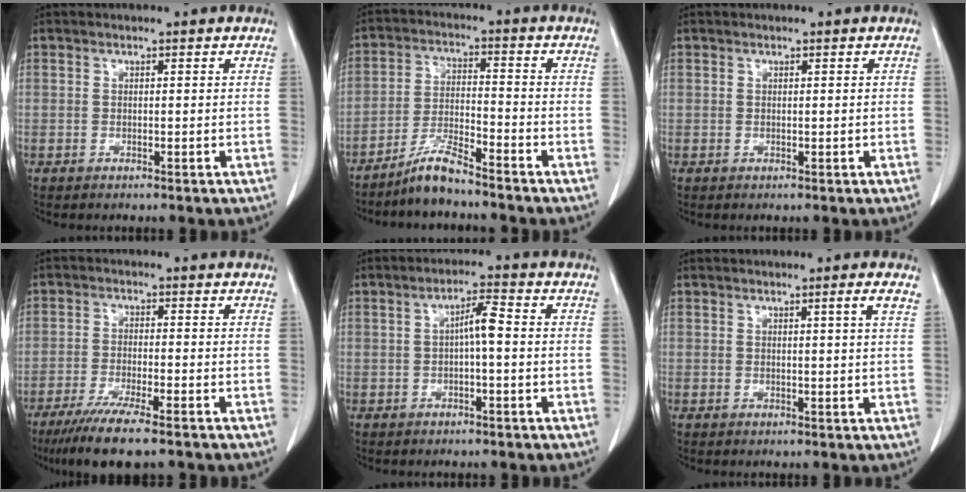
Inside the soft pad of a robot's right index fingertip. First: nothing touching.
{"total": 6.1, "force": [-5.3, 0.2, 2.9], "torque": [-0.059, -0.016, -0.104]}
{"total": 0.0}
{"total": 9.2, "force": [-6.7, 0.4, 6.2], "torque": [-0.102, -0.023, -0.109]}
{"total": 3.7, "force": [-0.2, 0.4, 3.7], "torque": [-0.063, 0.010, -0.003]}
{"total": 2.2, "force": [1.2, -0.5, 1.8], "torque": [-0.024, -0.004, 0.016]}